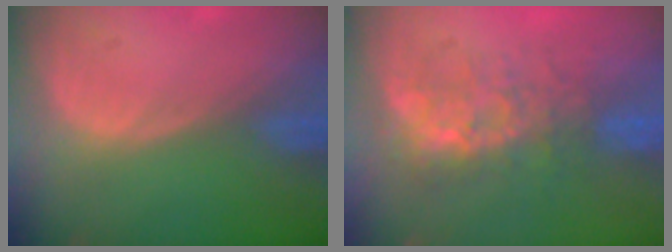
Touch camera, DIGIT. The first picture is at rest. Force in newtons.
{"total": 7.7, "press": 7.5, "slide": 1.6}